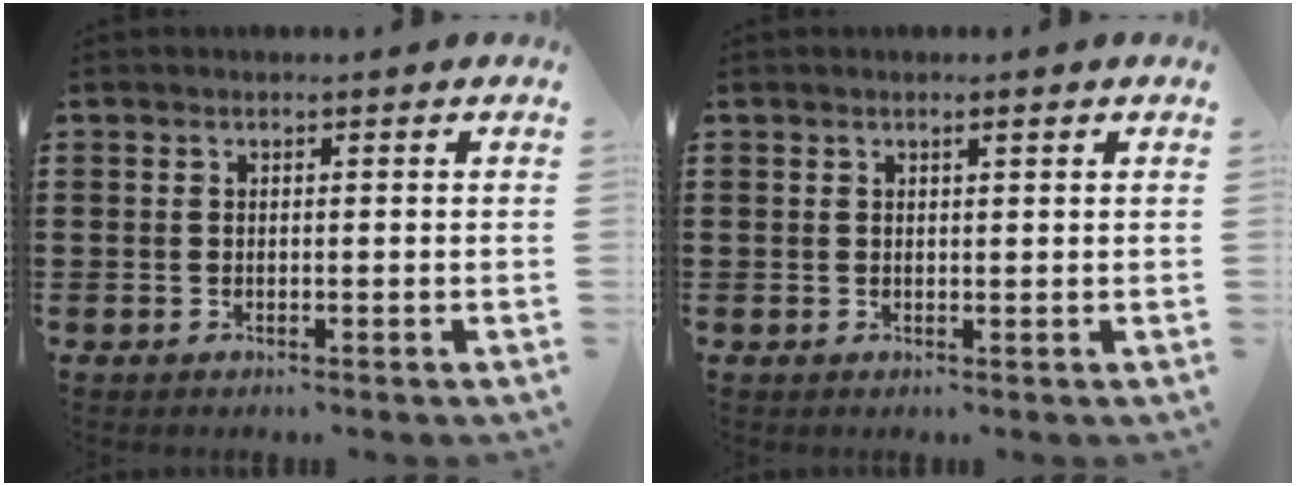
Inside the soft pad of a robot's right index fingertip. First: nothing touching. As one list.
[{"total": 0.8, "force": [0.4, 0.1, 0.7], "torque": [-0.013, 0.002, 0.007]}]